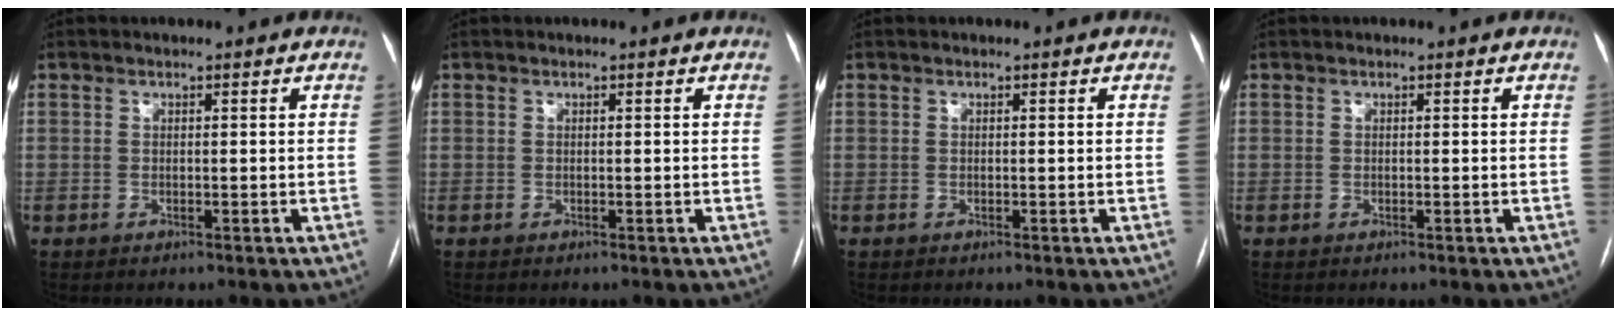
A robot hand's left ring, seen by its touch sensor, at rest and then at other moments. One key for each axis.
{"total": 0.0}
{"total": 0.0}
{"total": 0.0}